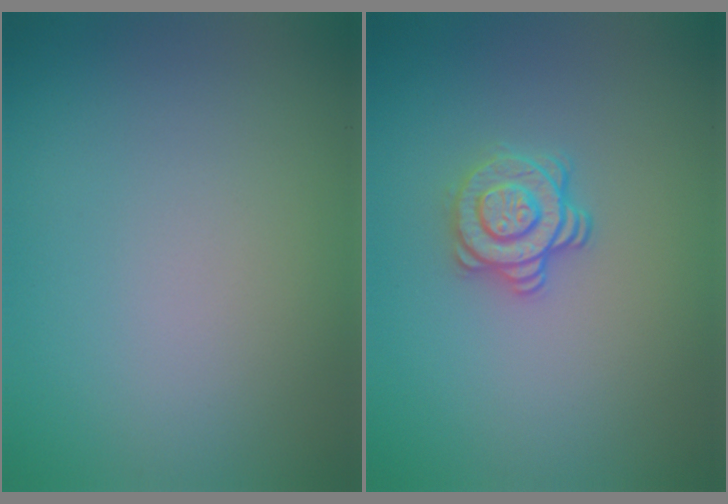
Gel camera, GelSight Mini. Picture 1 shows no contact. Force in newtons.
{"total": 2.9, "press": 2.5, "slide": 1.4}